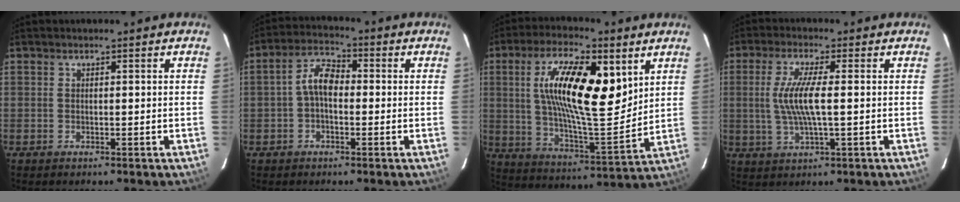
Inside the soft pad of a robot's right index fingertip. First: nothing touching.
{"total": 5.5, "force": [-0.6, 3.3, 4.3], "torque": [-0.084, 0.022, -0.014]}
{"total": 19.7, "force": [6.8, 6.5, 17.3], "torque": [-0.305, 0.006, 0.116]}
{"total": 7.8, "force": [0.2, 1.1, 7.7], "torque": [-0.153, -0.002, 0.004]}